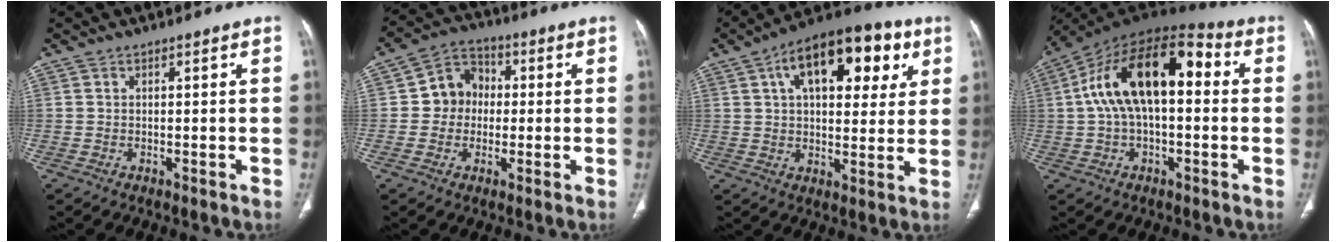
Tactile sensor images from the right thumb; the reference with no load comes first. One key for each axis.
{"total": 7.7, "fx": 0.0, "fy": 7.0, "fz": 3.3, "tx": -0.020, "ty": 0.020, "tz": -0.015}
{"total": 20.2, "fx": 7.8, "fy": 10.4, "fz": 15.5, "tx": -0.192, "ty": 0.008, "tz": 0.114}
{"total": 19.1, "fx": 2.6, "fy": 9.6, "fz": 16.3, "tx": -0.271, "ty": 0.051, "tz": 0.032}